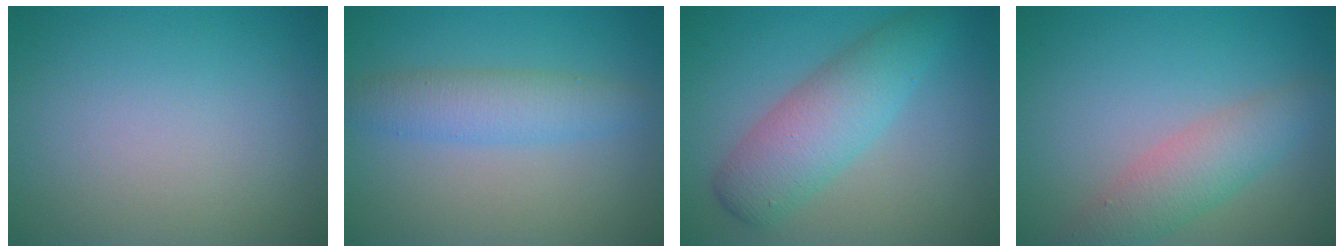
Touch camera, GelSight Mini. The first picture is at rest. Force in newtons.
{"total": 3.4, "press": 3.4, "slide": 0.1}
{"total": 5.3, "press": 5.3, "slide": 0.1}
{"total": 4.0, "press": 4.0, "slide": 0.1}